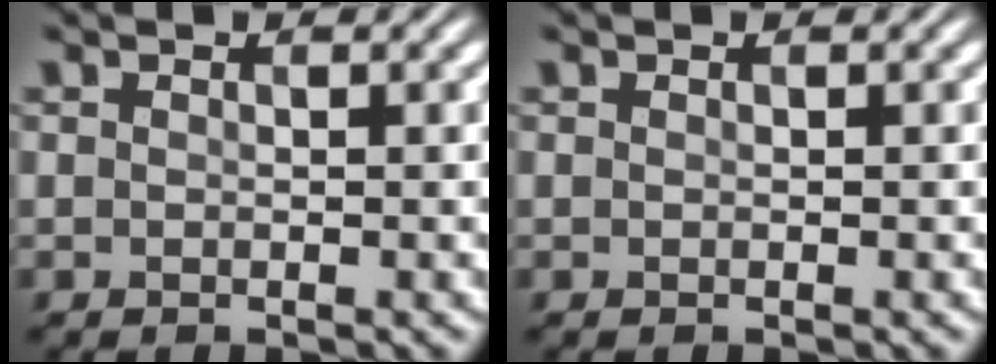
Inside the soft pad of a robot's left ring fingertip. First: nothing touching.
{"total": 0.0}